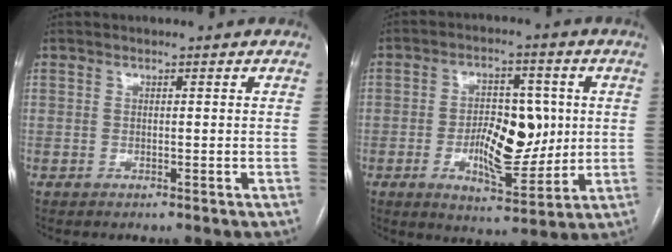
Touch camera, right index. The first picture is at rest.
{"total": 11.1, "force": [-0.5, 4.7, 10.1], "torque": [-0.169, 0.004, -0.002]}